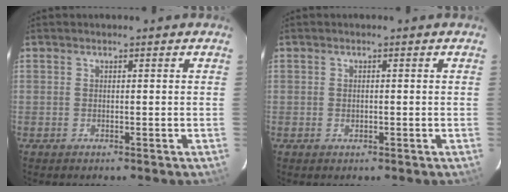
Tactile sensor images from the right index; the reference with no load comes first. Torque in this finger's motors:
{"motor_torque": [-0.10, 0.01, -0.02, 0.00]}